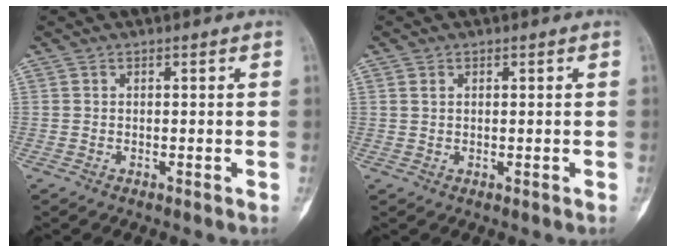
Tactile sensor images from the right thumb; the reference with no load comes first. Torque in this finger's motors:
{"motor_torque": [0.31, 0.38, -0.41, 0.32, -0.11]}